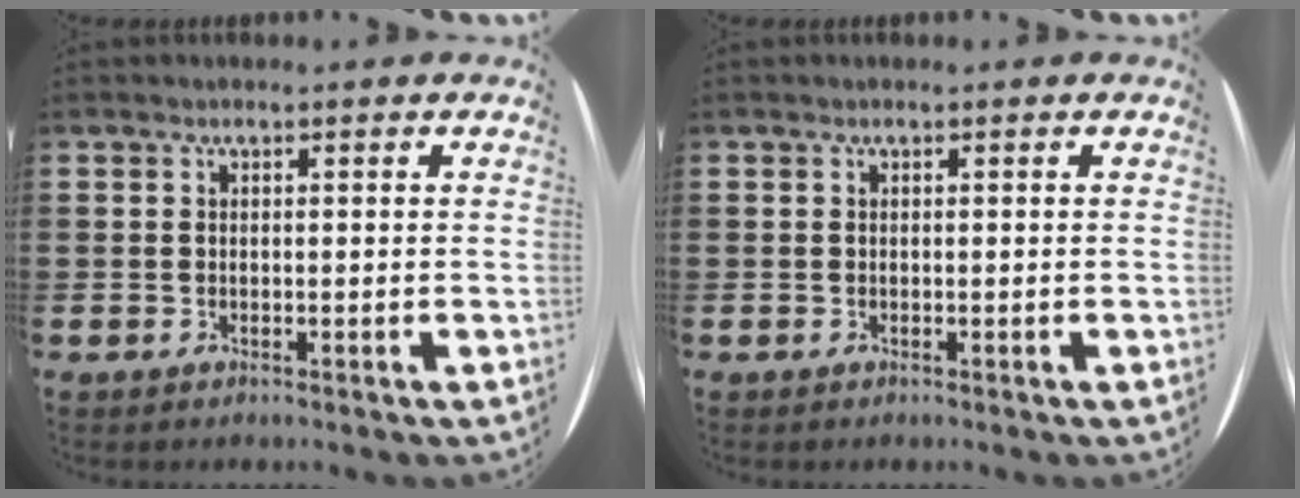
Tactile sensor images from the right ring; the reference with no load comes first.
{"total": 0.0}